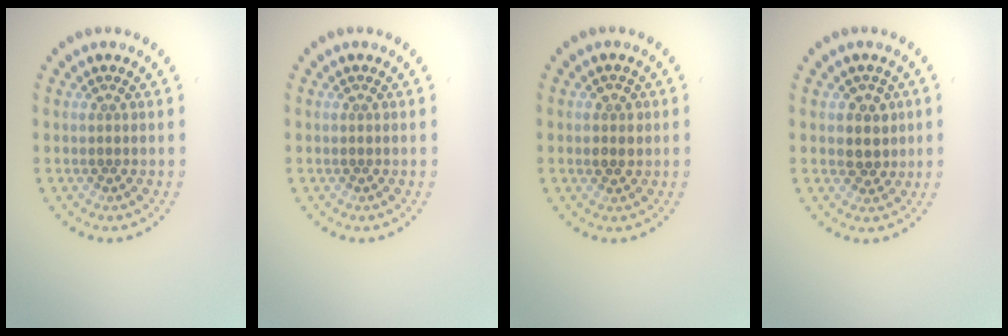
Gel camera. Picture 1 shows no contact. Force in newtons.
{"total": 0.0}
{"total": 1.5, "press": 1.5, "slide": 0.4}
{"total": 2.4, "press": 2.2, "slide": 1.0}